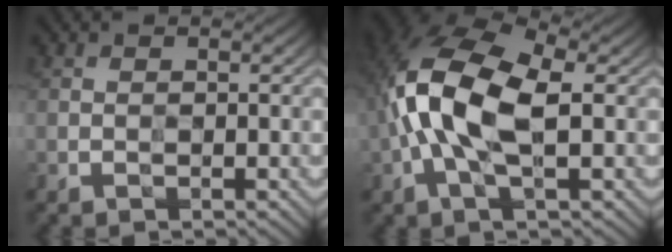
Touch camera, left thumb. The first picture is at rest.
{"total": 11.7, "force": [-0.1, 5.7, 10.2], "torque": [-0.243, 0.019, -0.008]}